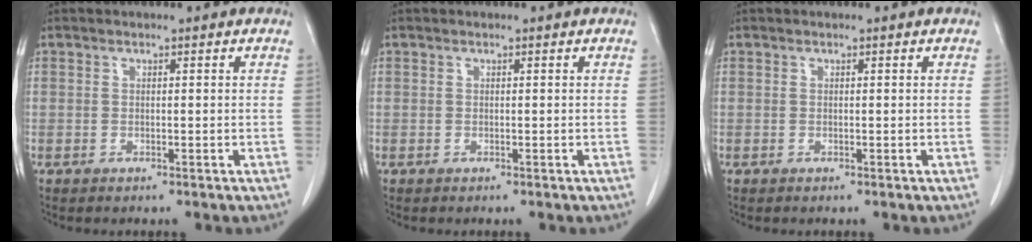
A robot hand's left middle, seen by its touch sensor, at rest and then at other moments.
{"total": 0.0}
{"total": 0.0}